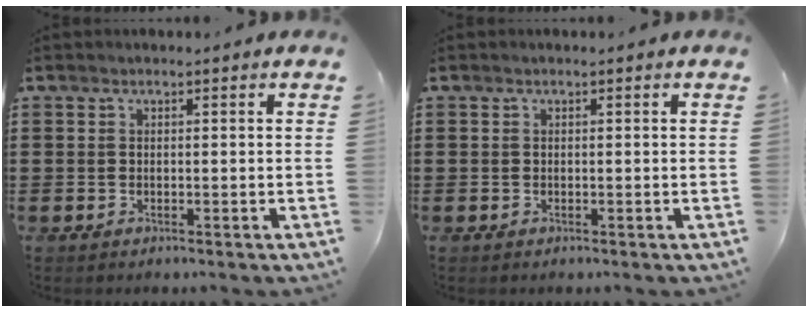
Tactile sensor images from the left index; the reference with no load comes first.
{"total": 0.0}